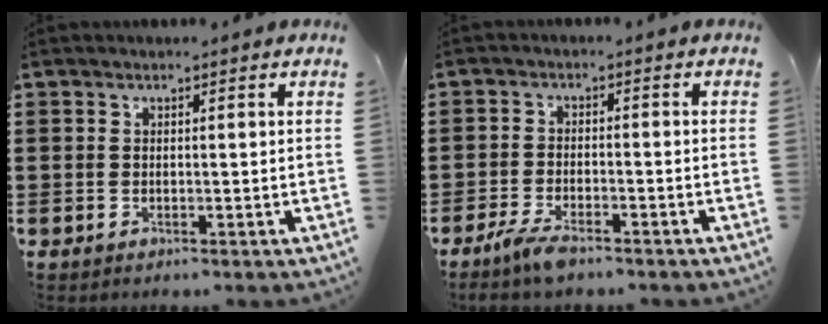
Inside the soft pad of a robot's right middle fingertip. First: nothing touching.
{"total": 3.6, "force": [-2.7, 0.7, 2.3], "torque": [-0.059, -0.005, -0.054]}